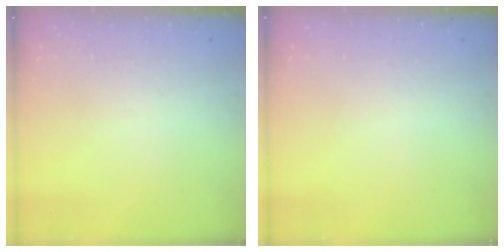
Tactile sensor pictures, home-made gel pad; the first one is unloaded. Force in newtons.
{"total": 0.0}